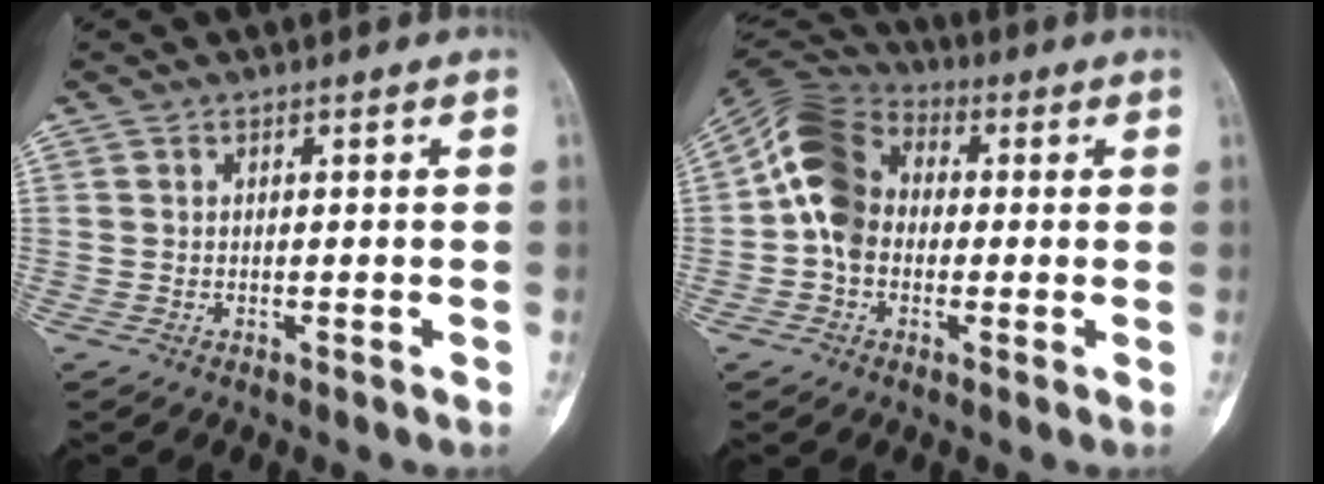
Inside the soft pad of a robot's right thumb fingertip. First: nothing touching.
{"total": 11.4, "force": [-0.2, 9.0, 7.0], "torque": [-0.119, 0.030, -0.022]}